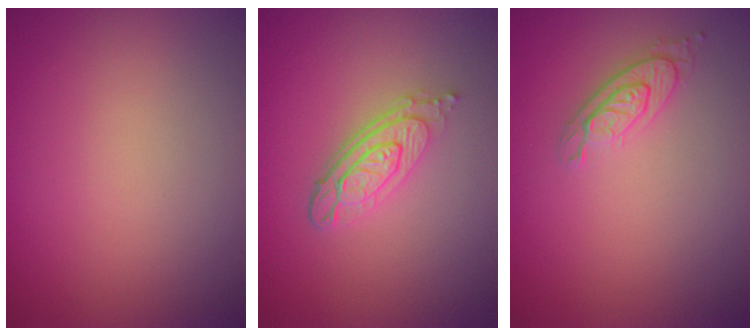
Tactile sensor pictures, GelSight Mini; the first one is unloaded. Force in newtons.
{"total": 4.1, "press": 3.0, "slide": 2.7}
{"total": 2.1, "press": 1.8, "slide": 1.1}